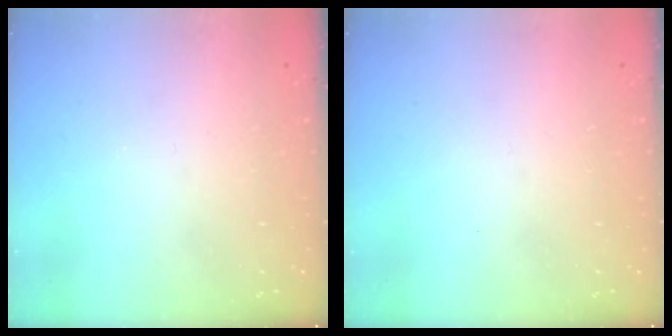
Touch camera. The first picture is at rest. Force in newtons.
{"total": 0.0}